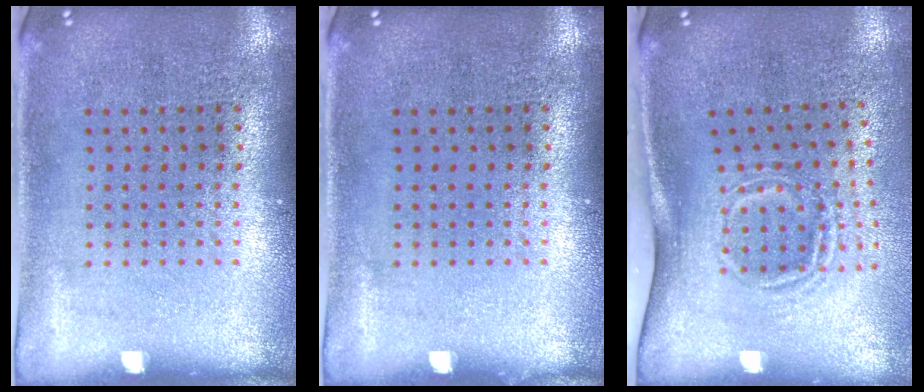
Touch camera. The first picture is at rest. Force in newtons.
{"total": 0.0}
{"total": 1.8, "press": 1.2, "slide": 1.4}